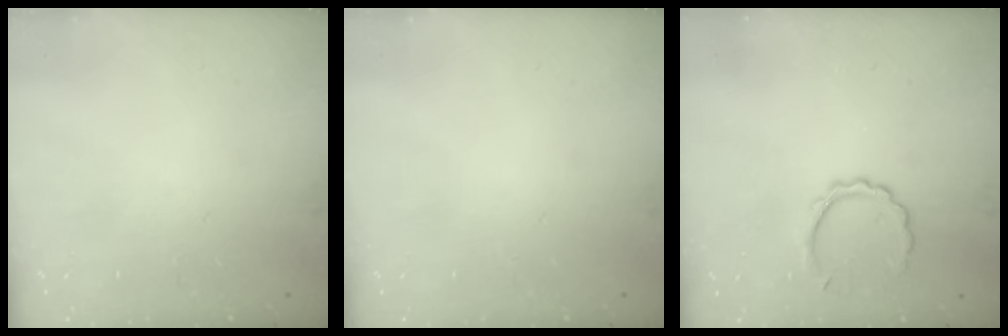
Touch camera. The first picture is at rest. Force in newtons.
{"total": 0.0}
{"total": 6.9, "press": 6.9, "slide": 0.5}